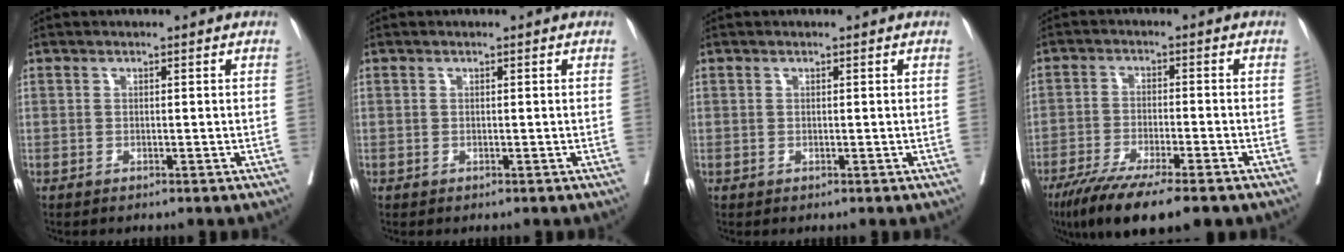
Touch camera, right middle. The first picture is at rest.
{"total": 0.0}
{"total": 0.0}
{"total": 13.2, "force": [-9.7, 1.9, 8.8], "torque": [-0.144, -0.032, -0.157]}